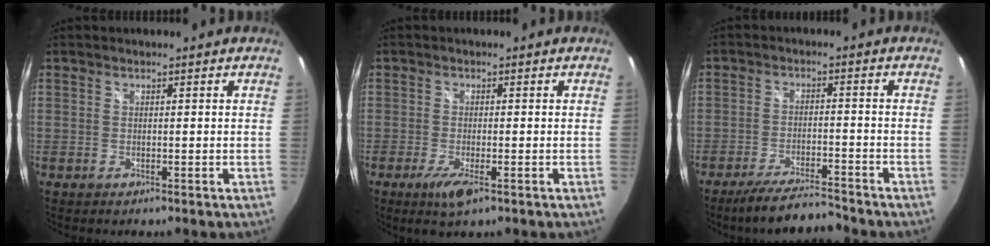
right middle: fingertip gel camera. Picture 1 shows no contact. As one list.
[{"total": 4.7, "force": [-2.6, 1.0, 3.8], "torque": [-0.083, -0.016, -0.046]}, {"total": 9.3, "force": [-8.4, 0.8, 3.9], "torque": [-0.089, -0.005, -0.141]}]